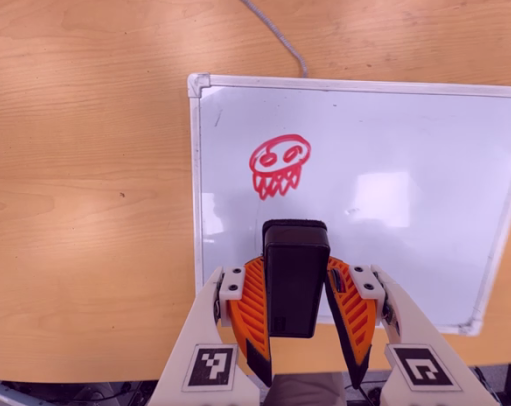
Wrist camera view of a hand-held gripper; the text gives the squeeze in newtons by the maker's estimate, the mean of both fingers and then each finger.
{"total": 6.4, "left": 4.9, "right": 7.9}